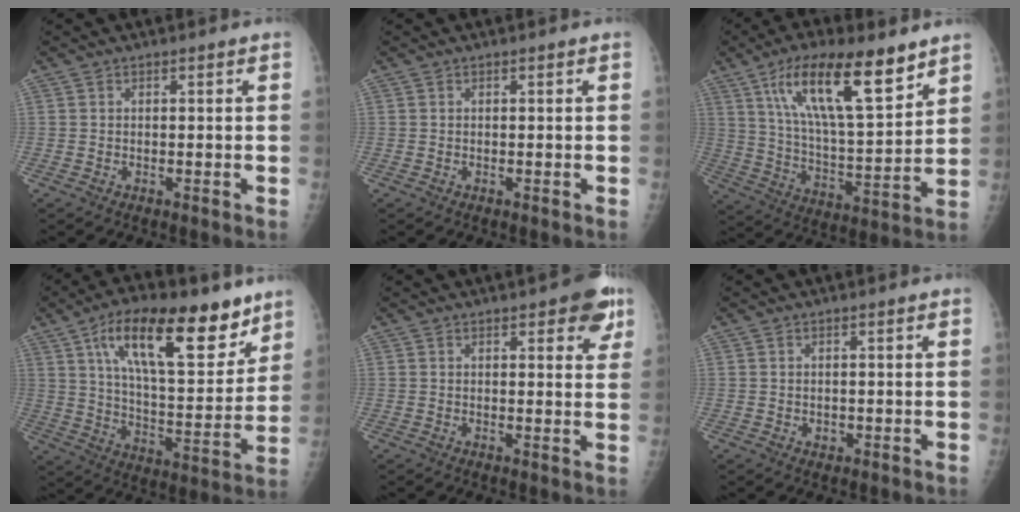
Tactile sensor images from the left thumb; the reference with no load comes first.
{"total": 0.0}
{"total": 19.8, "force": [11.5, 5.9, 15.0], "torque": [-0.230, -0.047, 0.205]}
{"total": 23.7, "force": [13.3, 9.6, 17.1], "torque": [-0.229, -0.047, 0.222]}
{"total": 7.2, "force": [4.0, 2.7, 5.4], "torque": [-0.038, -0.014, 0.042]}
{"total": 0.8, "force": [0.1, 0.7, 0.4], "torque": [-0.005, -0.001, 0.004]}